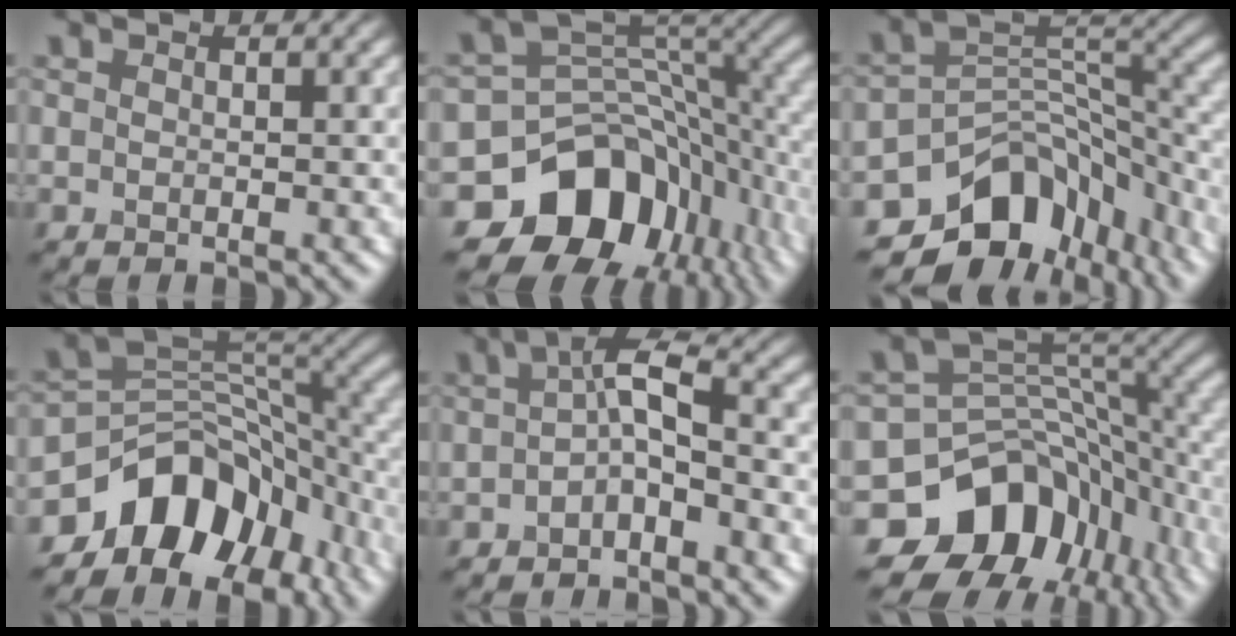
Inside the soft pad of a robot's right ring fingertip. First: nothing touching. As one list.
[{"total": 13.2, "force": [-6.6, 9.6, 6.2], "torque": [-0.108, -0.007, -0.110]}, {"total": 11.5, "force": [-7.6, 7.0, 5.1], "torque": [-0.084, -0.004, -0.119]}, {"total": 10.1, "force": [-6.0, 6.5, 4.8], "torque": [-0.060, 0.008, -0.114]}, {"total": 3.5, "force": [-0.8, 1.1, 3.2], "torque": [-0.058, 0.013, -0.023]}, {"total": 12.5, "force": [-6.1, 9.2, 5.8], "torque": [-0.107, -0.003, -0.104]}]